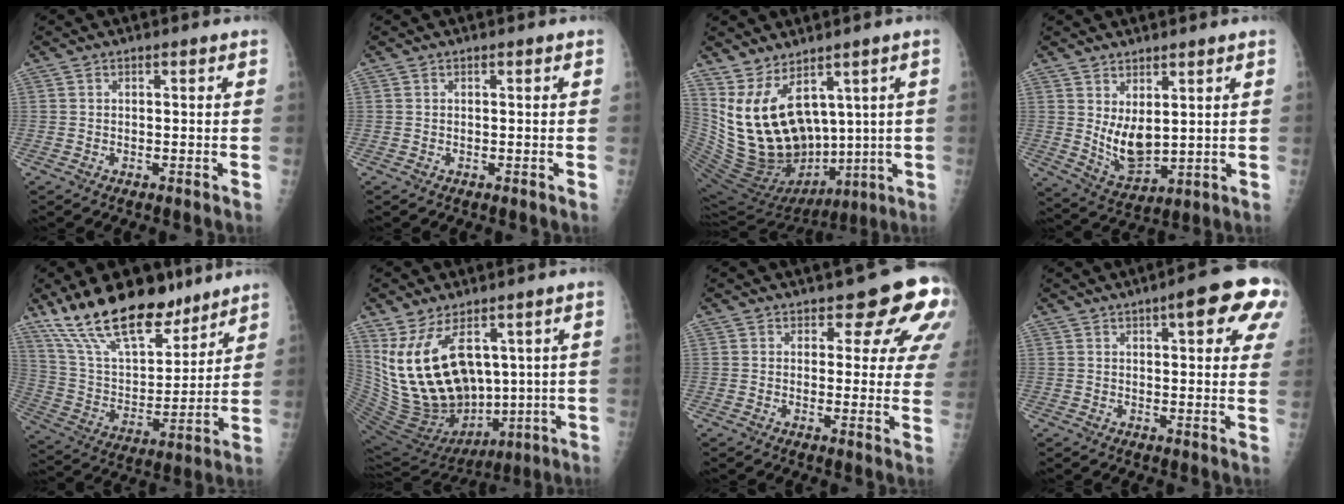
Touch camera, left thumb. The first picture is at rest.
{"total": 0.0}
{"total": 19.2, "force": [4.7, 11.5, 14.6], "torque": [-0.249, -0.038, 0.129]}
{"total": 7.9, "force": [2.1, 4.0, 6.5], "torque": [-0.096, -0.035, 0.054]}
{"total": 21.1, "force": [15.8, 8.5, 11.2], "torque": [-0.156, -0.071, 0.285]}
{"total": 21.8, "force": [5.0, 13.0, 16.9], "torque": [-0.301, -0.037, 0.130]}
{"total": 10.1, "force": [6.2, 4.2, 6.8], "torque": [-0.042, -0.034, 0.064]}
{"total": 13.4, "force": [6.2, 3.7, 11.3], "torque": [-0.111, -0.010, 0.068]}